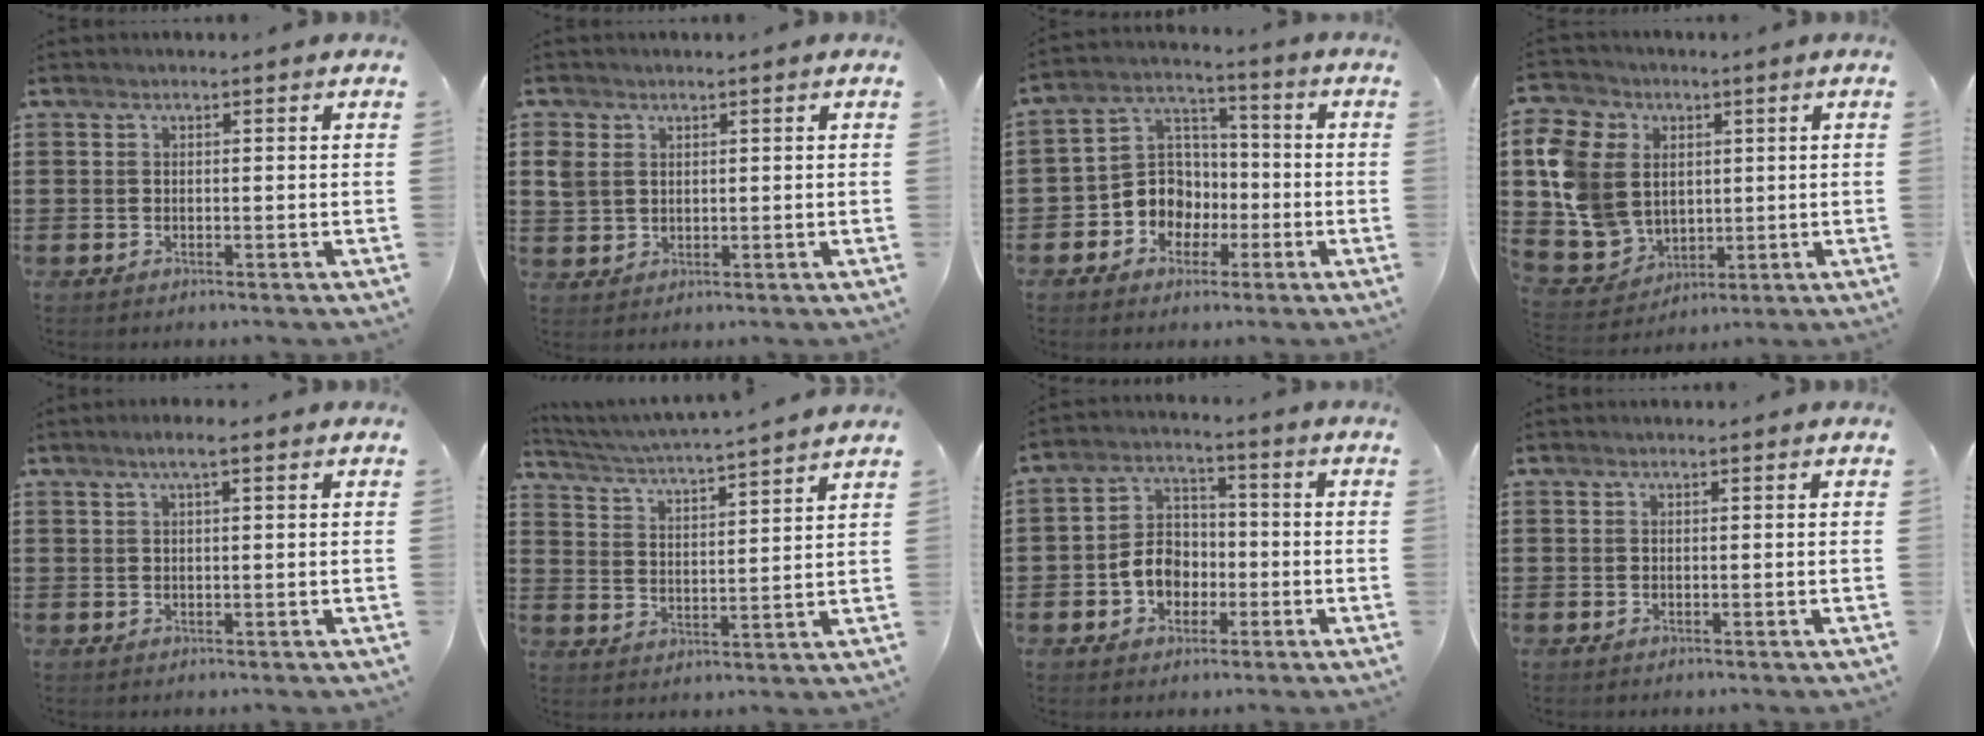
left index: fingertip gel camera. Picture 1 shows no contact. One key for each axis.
{"total": 3.1, "fx": 1.2, "fy": 2.7, "fz": 1.0, "tx": -0.039, "ty": 0.009, "tz": 0.019}
{"total": 7.9, "fx": -2.5, "fy": 7.3, "fz": 2.0, "tx": -0.073, "ty": 0.009, "tz": -0.050}
{"total": 11.3, "fx": 2.3, "fy": 9.4, "fz": 5.8, "tx": -0.180, "ty": 0.013, "tz": 0.046}
{"total": 2.1, "fx": 1.0, "fy": 0.2, "fz": 1.8, "tx": -0.035, "ty": 0.003, "tz": 0.017}
{"total": 3.8, "fx": 3.6, "fy": -0.6, "fz": 1.0, "tx": -0.039, "ty": -0.031, "tz": 0.055}
{"total": 6.4, "fx": -2.1, "fy": 5.2, "fz": 3.2, "tx": -0.079, "ty": 0.014, "tz": -0.043}
{"total": 0.0}